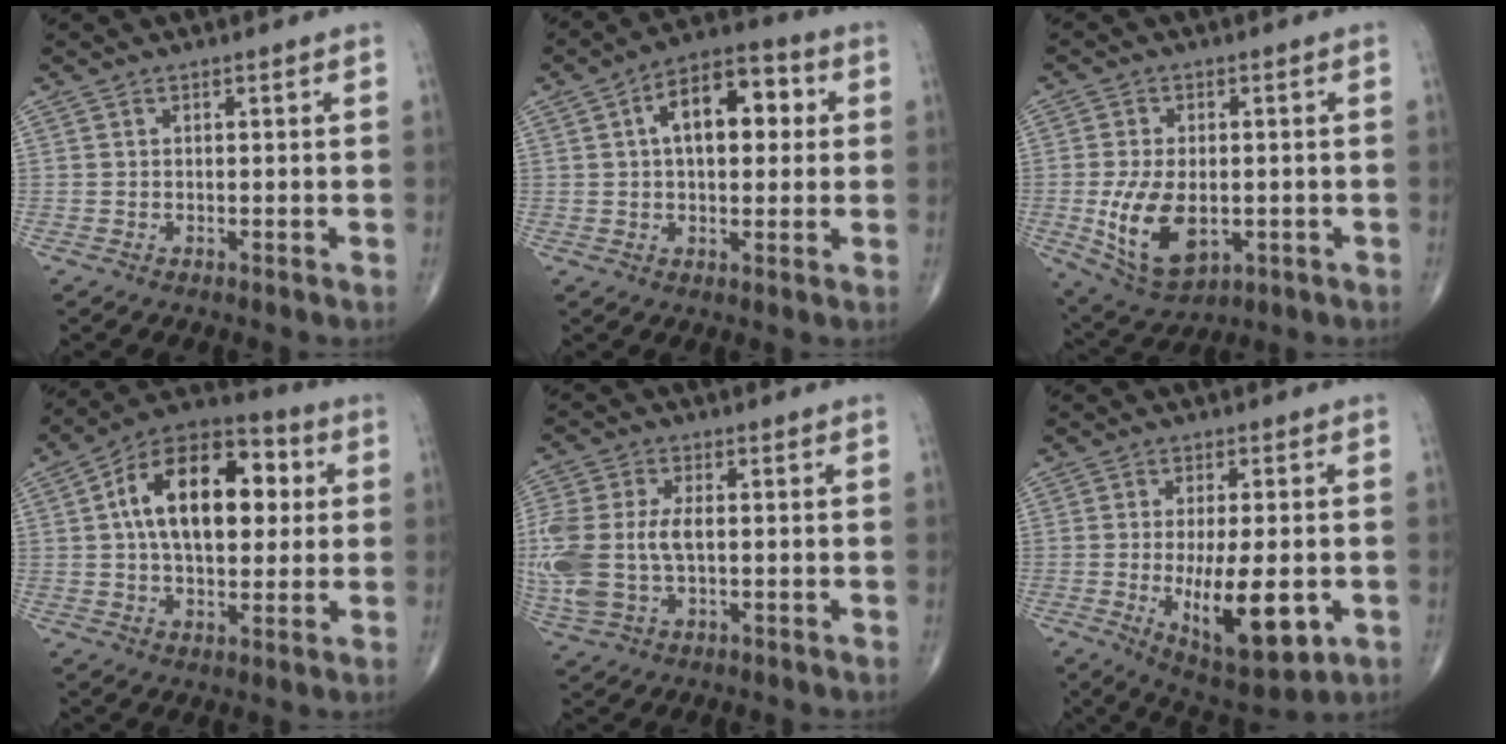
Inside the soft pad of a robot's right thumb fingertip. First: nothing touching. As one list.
[{"total": 12.7, "force": [2.7, 6.9, 10.3], "torque": [-0.133, 0.022, 0.034]}, {"total": 12.1, "force": [-2.2, 6.9, 9.7], "torque": [-0.174, -0.009, -0.023]}, {"total": 19.8, "force": [3.6, 11.1, 16.0], "torque": [-0.227, 0.021, 0.048]}, {"total": 14.1, "force": [-0.4, 8.4, 11.4], "torque": [-0.295, 0.002, 0.001]}, {"total": 14.6, "force": [-3.2, 5.5, 13.1], "torque": [-0.199, -0.017, -0.035]}]